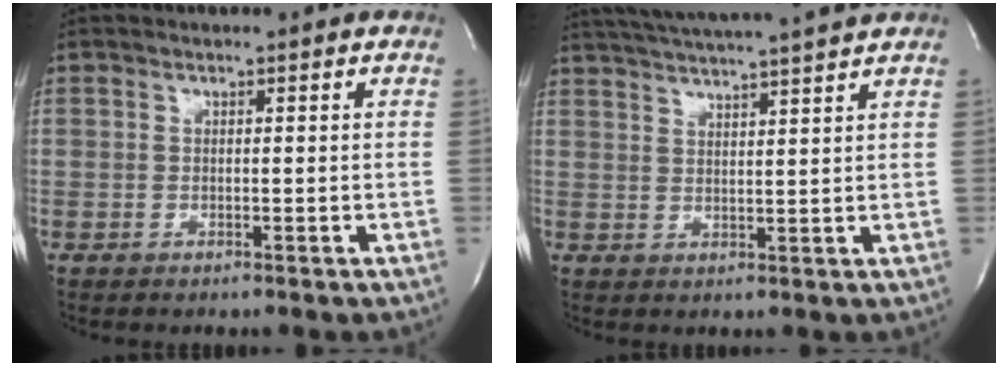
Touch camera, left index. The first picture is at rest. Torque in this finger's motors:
{"motor_torque": [-0.08, -0.04, 0.51, 0.12]}